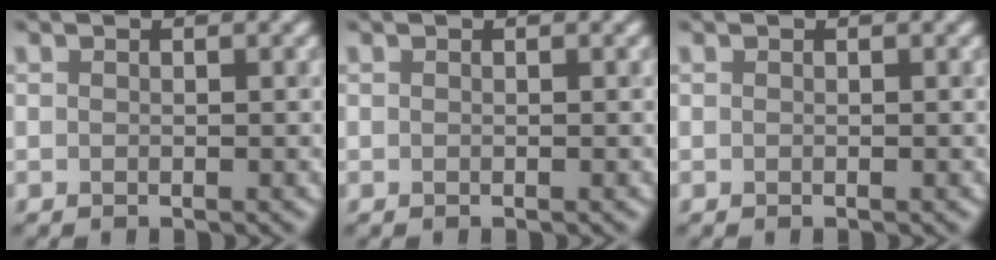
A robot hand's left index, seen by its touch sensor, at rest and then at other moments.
{"total": 0.0}
{"total": 0.0}